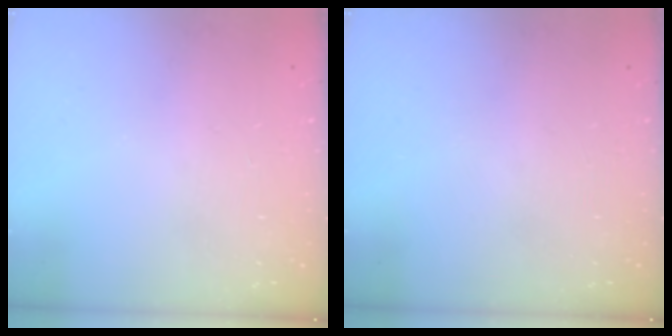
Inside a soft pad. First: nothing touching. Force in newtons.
{"total": 0.0}